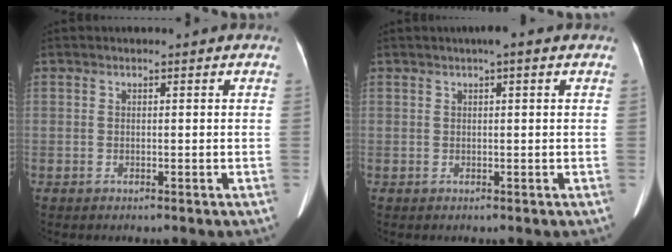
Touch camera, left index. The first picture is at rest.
{"total": 2.0, "force": [1.2, 0.1, 1.6], "torque": [-0.028, 0.010, 0.014]}